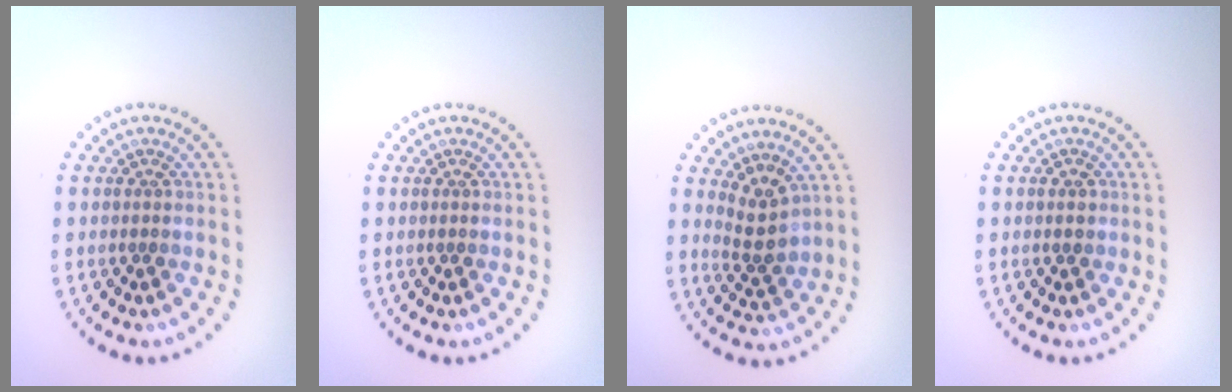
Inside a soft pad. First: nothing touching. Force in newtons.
{"total": 0.0}
{"total": 2.5, "press": 1.8, "slide": 1.7}
{"total": 1.1, "press": 1.1, "slide": 0.1}